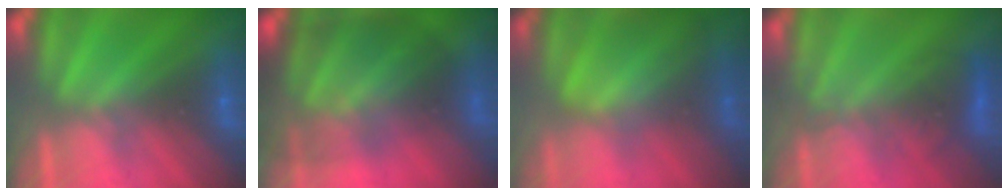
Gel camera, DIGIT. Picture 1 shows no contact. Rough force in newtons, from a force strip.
{"total": 9.5}
{"total": 4.7}
{"total": 3.0}